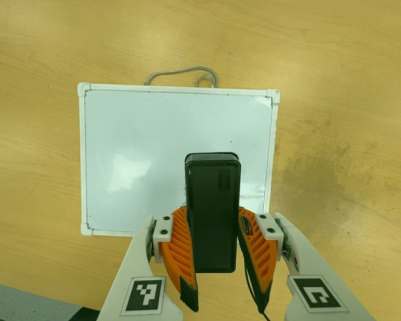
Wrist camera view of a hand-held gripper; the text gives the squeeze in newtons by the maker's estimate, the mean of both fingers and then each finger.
{"total": 8.6, "left": 7.3, "right": 9.8}